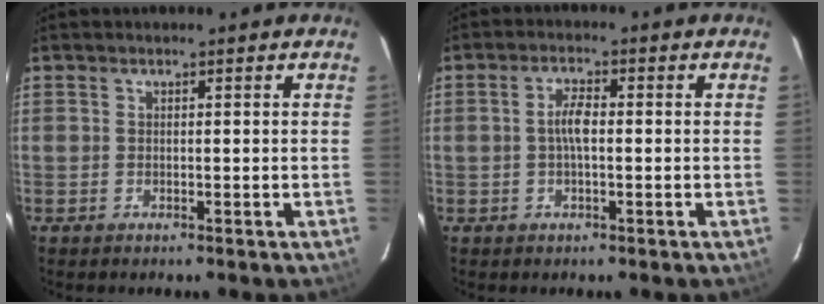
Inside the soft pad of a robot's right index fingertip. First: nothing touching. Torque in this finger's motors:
{"motor_torque": [0.71, 0.03, 0.34, 0.08]}